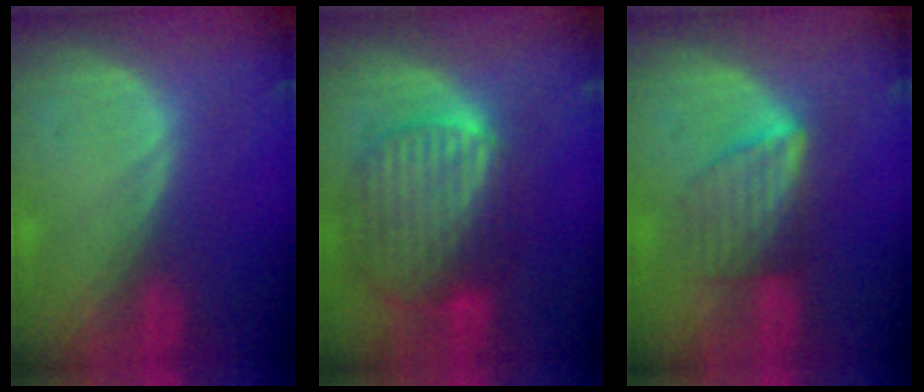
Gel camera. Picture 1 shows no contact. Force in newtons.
{"total": 10.3, "press": 8.7, "slide": 5.6}
{"total": 5.9, "press": 5.7, "slide": 1.3}